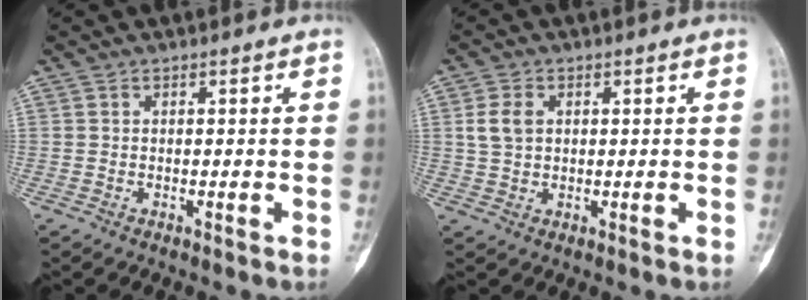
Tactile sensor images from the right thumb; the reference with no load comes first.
{"total": 4.1, "force": [0.9, 2.9, 2.7], "torque": [-0.052, 0.003, 0.020]}